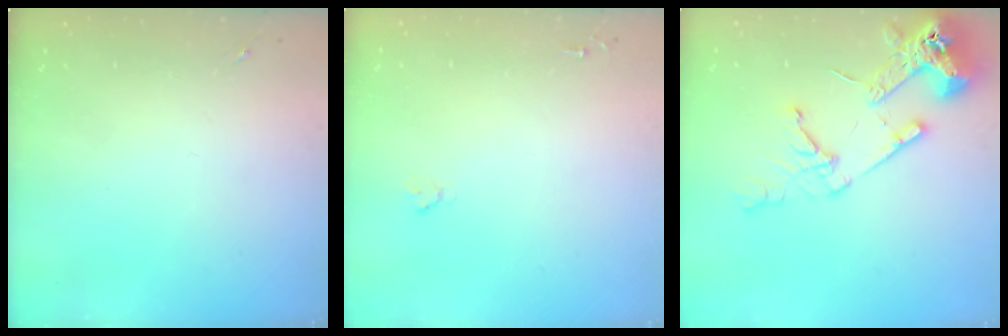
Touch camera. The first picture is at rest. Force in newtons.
{"total": 1.6, "press": 1.6, "slide": 0.2}
{"total": 16.6, "press": 16.5, "slide": 2.0}